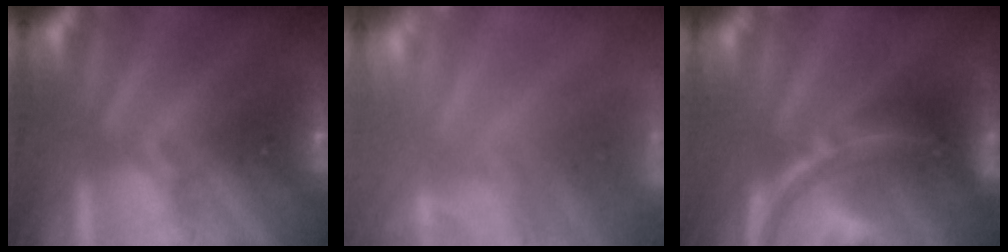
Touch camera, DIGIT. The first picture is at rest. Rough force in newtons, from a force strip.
{"total": 7.5}
{"total": 9.6}